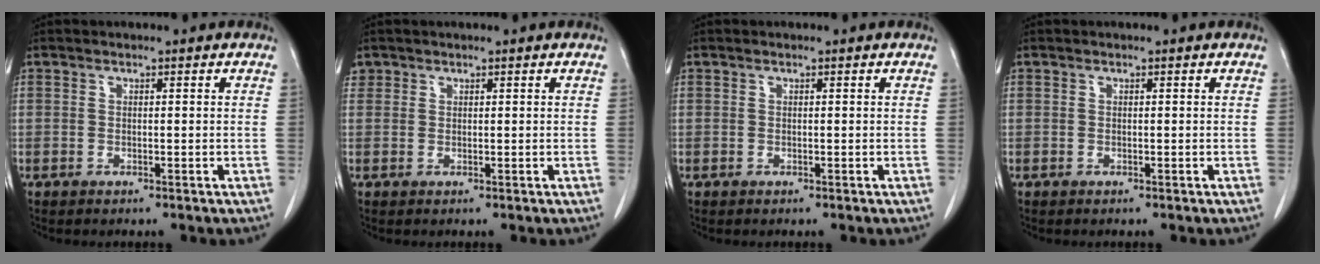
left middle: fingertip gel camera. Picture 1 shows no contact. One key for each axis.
{"total": 1.3, "fx": 0.8, "fy": 1.0, "fz": 0.0, "tx": 0.009, "ty": 0.010, "tz": 0.013}
{"total": 0.0}
{"total": 0.0}